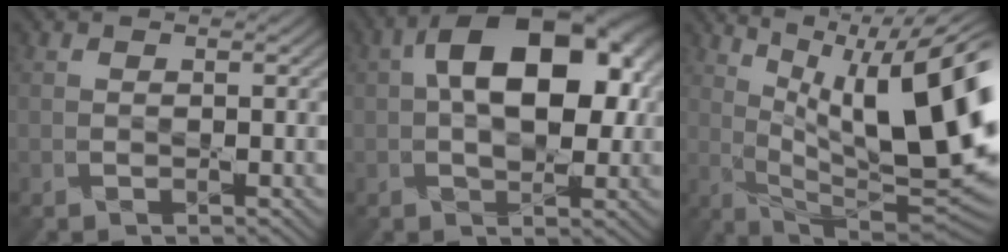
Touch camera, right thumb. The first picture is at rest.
{"total": 14.6, "force": [2.4, 8.2, 11.8], "torque": [-0.175, 0.015, 0.032]}
{"total": 18.8, "force": [5.6, 6.6, 16.6], "torque": [-0.243, 0.019, 0.094]}